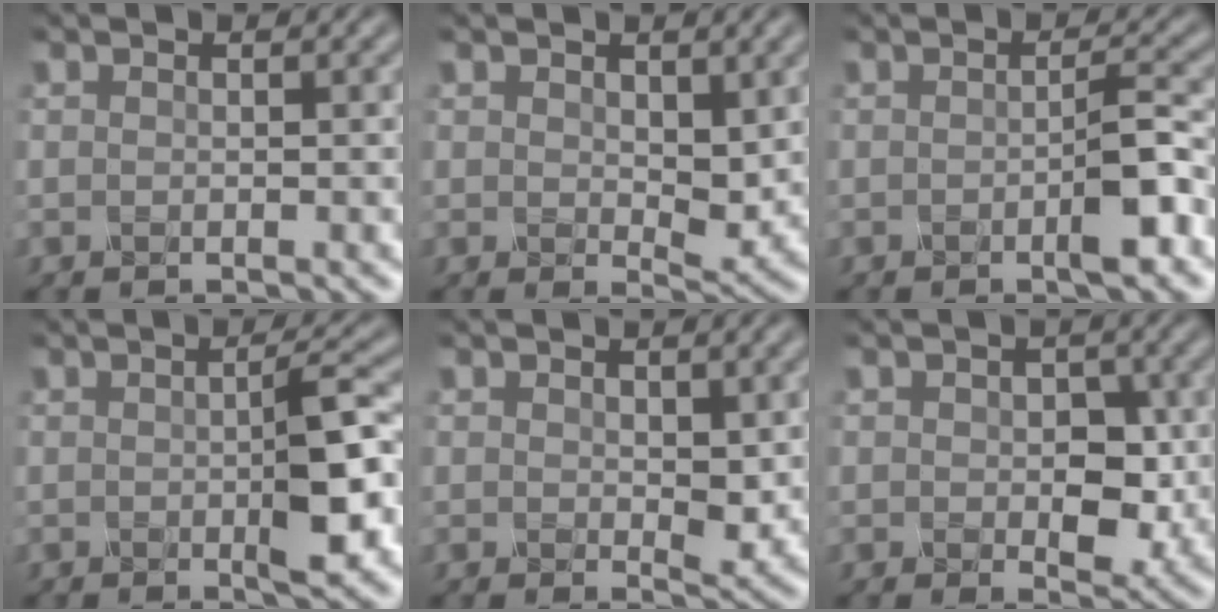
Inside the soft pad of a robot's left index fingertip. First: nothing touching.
{"total": 2.4, "force": [0.8, 1.3, 1.8], "torque": [-0.034, -0.004, 0.016]}
{"total": 2.9, "force": [-1.0, 0.4, 2.7], "torque": [-0.047, 0.008, -0.022]}
{"total": 4.4, "force": [-0.5, 0.7, 4.3], "torque": [-0.078, 0.002, -0.010]}
{"total": 1.7, "force": [0.4, 0.9, 1.4], "torque": [-0.026, -0.002, 0.009]}
{"total": 3.3, "force": [-0.2, 2.2, 2.4], "torque": [-0.037, -0.003, -0.003]}